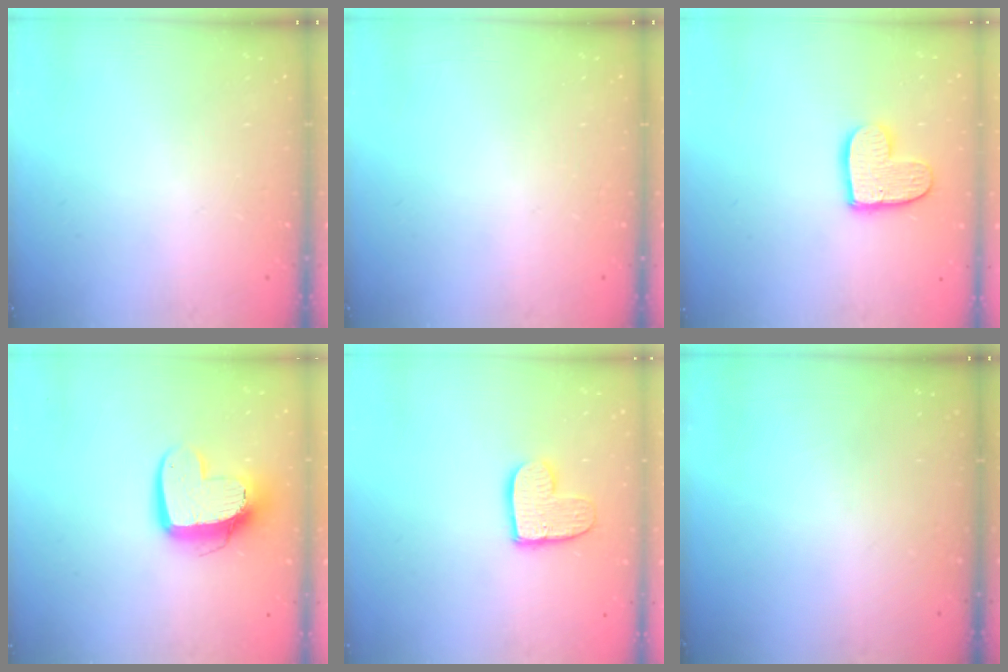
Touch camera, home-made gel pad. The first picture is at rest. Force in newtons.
{"total": 0.0}
{"total": 12.1, "press": 12.0, "slide": 0.9}
{"total": 13.3, "press": 13.2, "slide": 1.2}
{"total": 10.9, "press": 10.8, "slide": 0.9}
{"total": 0.0}